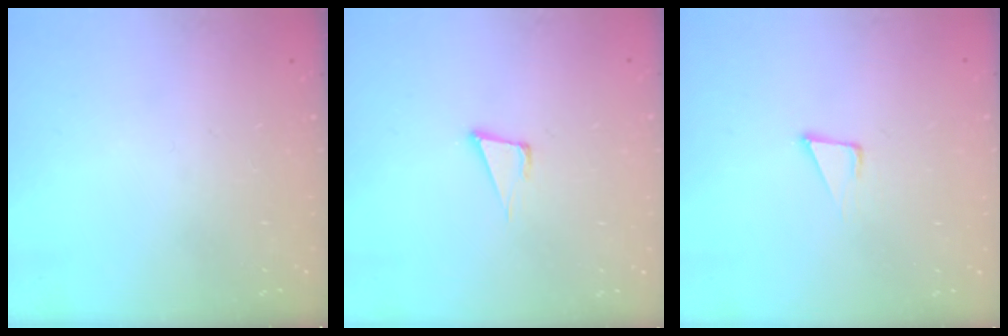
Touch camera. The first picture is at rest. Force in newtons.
{"total": 4.8, "press": 3.8, "slide": 2.9}
{"total": 4.7, "press": 4.7, "slide": 0.3}